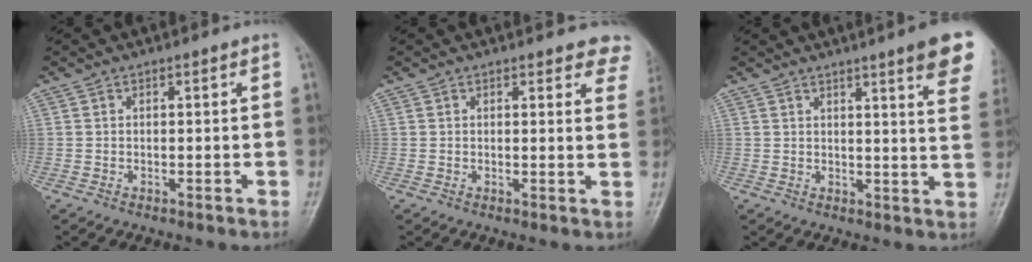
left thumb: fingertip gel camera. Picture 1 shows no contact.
{"total": 5.9, "force": [5.1, 2.3, 1.7], "torque": [0.022, -0.022, 0.035]}
{"total": 11.9, "force": [7.7, 1.4, 9.0], "torque": [-0.090, -0.030, 0.079]}